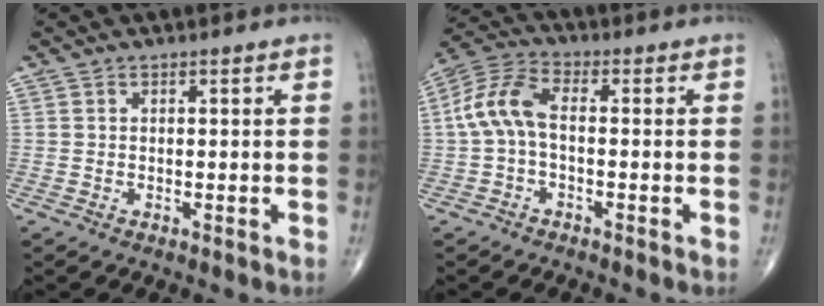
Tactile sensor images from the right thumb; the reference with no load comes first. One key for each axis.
{"total": 8.4, "fx": -0.4, "fy": 4.5, "fz": 7.2, "tx": -0.157, "ty": 0.029, "tz": -0.018}